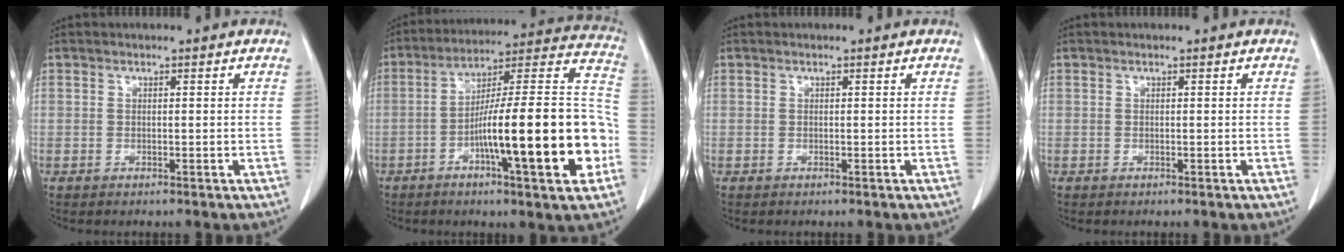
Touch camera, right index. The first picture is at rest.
{"total": 22.7, "force": [-6.7, 2.1, 21.5], "torque": [-0.283, 0.015, -0.103]}
{"total": 0.0}
{"total": 0.0}